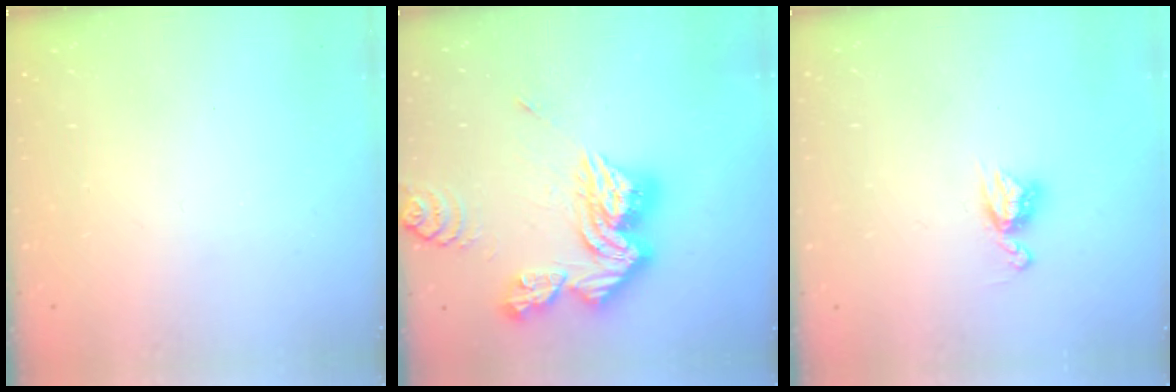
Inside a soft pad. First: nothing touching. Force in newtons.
{"total": 18.2, "press": 18.1, "slide": 1.9}
{"total": 7.7, "press": 7.7, "slide": 0.6}